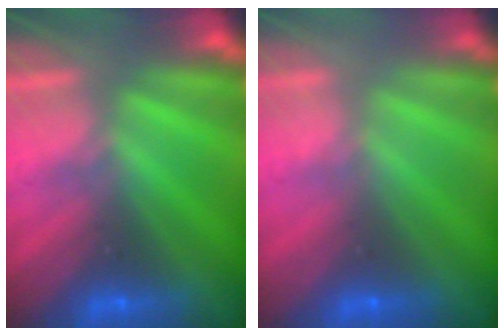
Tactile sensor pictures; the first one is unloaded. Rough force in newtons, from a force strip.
{"total": 3.6}